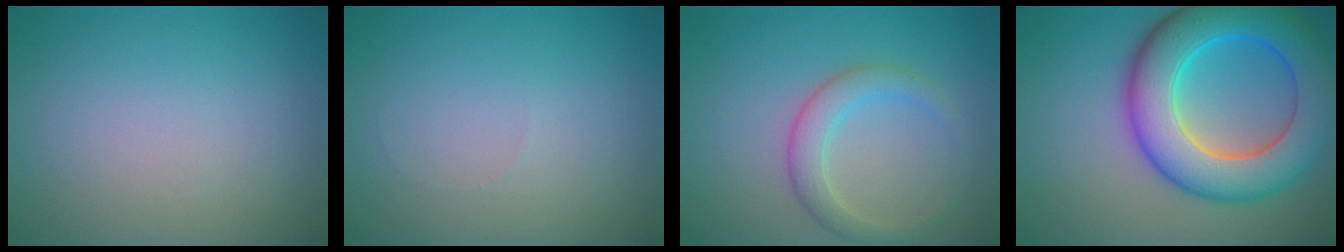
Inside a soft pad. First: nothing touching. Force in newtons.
{"total": 0.0}
{"total": 2.8, "press": 2.8, "slide": 0.0}
{"total": 10.5, "press": 10.5, "slide": 0.2}